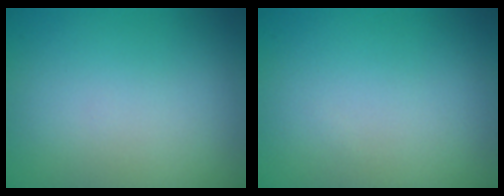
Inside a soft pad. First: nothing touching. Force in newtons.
{"total": 0.0}